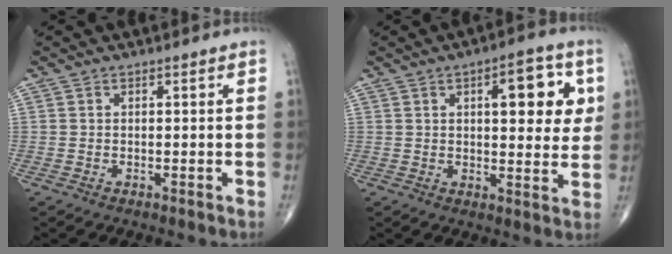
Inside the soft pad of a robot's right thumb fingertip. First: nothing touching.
{"total": 13.9, "force": [4.5, 5.5, 12.0], "torque": [-0.124, -0.012, 0.057]}